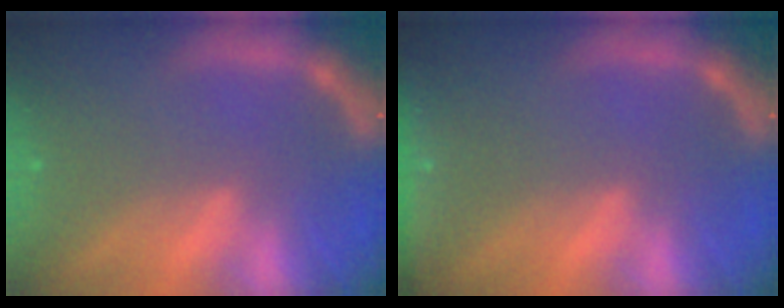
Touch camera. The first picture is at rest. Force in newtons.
{"total": 4.0}